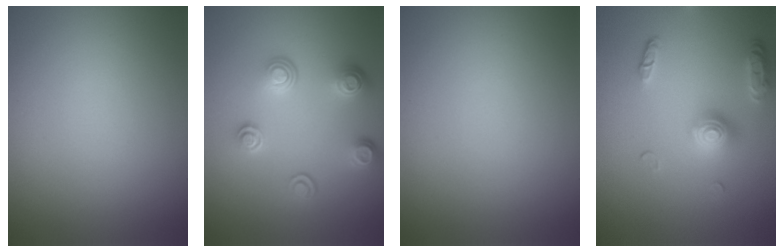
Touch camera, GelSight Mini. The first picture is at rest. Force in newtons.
{"total": 3.9, "press": 2.8, "slide": 2.6}
{"total": 0.0}
{"total": 3.6, "press": 3.0, "slide": 2.0}